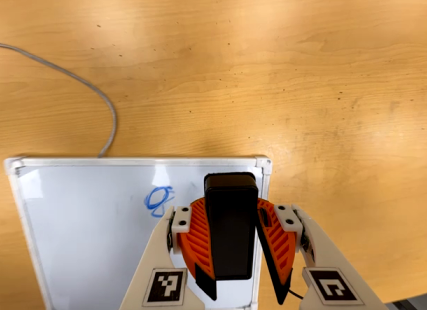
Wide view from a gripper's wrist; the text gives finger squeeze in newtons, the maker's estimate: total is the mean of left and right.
{"total": 10.0, "left": 9.6, "right": 10.4}